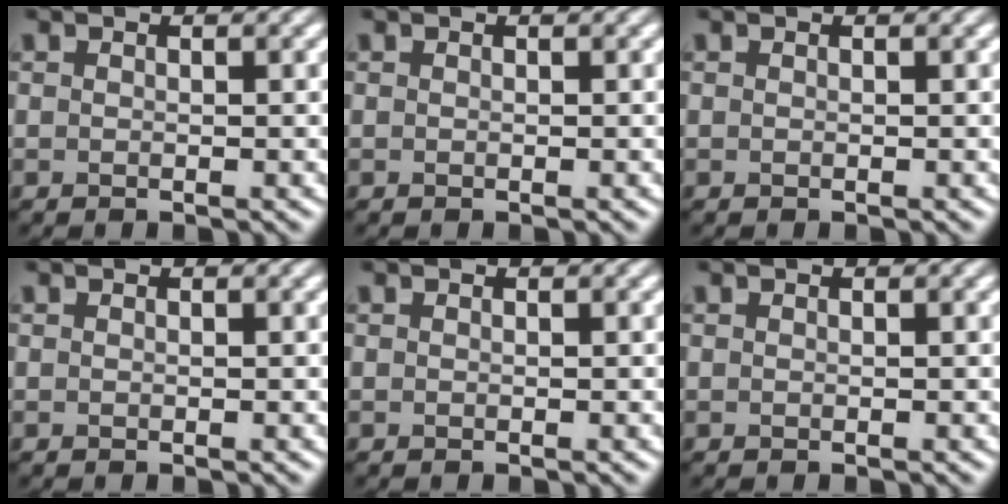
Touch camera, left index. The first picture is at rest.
{"total": 0.0}
{"total": 0.0}
{"total": 0.0}
{"total": 0.0}
{"total": 0.0}